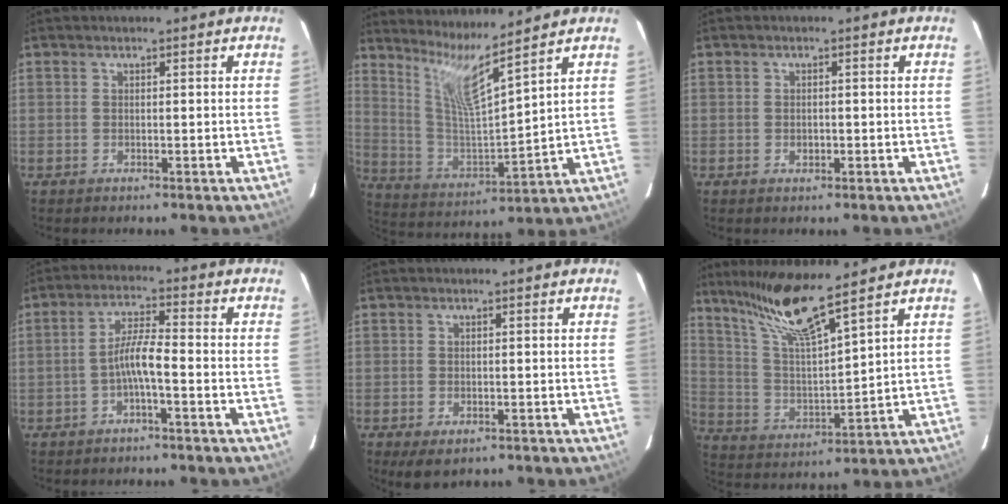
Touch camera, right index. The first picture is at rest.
{"total": 11.0, "force": [8.6, -0.1, 6.8], "torque": [-0.123, -0.022, 0.174]}
{"total": 1.2, "force": [-0.3, 0.9, 0.8], "torque": [-0.012, 0.002, -0.005]}
{"total": 4.8, "force": [-2.2, 0.3, 4.2], "torque": [-0.089, 0.012, -0.039]}
{"total": 4.0, "force": [-2.5, 2.1, 2.4], "torque": [-0.049, -0.016, -0.036]}
{"total": 13.1, "force": [10.3, -0.3, 8.1], "torque": [-0.143, -0.001, 0.207]}